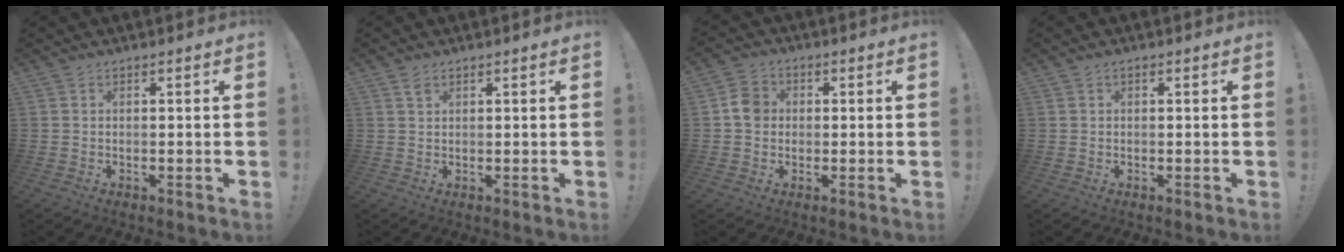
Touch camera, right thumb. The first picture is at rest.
{"total": 1.8, "force": [1.2, 1.1, 0.8], "torque": [-0.002, -0.007, 0.020]}
{"total": 5.7, "force": [0.2, 5.1, 2.6], "torque": [-0.034, 0.014, 0.007]}
{"total": 0.5, "force": [0.0, 0.4, 0.2], "torque": [-0.006, 0.003, 0.001]}